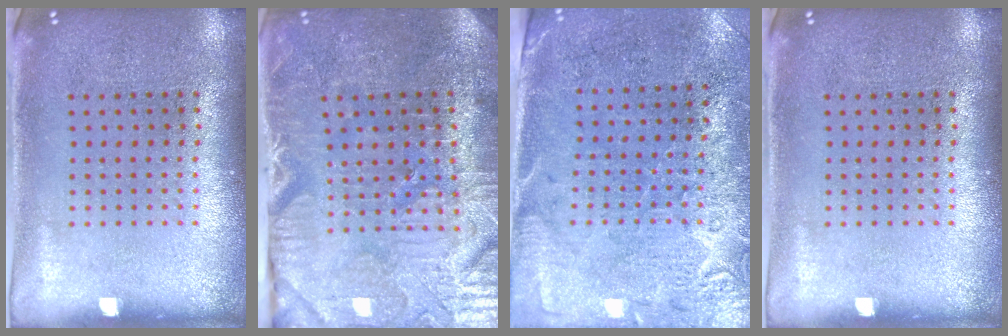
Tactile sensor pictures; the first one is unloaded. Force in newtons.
{"total": 4.0, "press": 3.9, "slide": 0.6}
{"total": 2.7, "press": 2.4, "slide": 1.2}
{"total": 0.0}